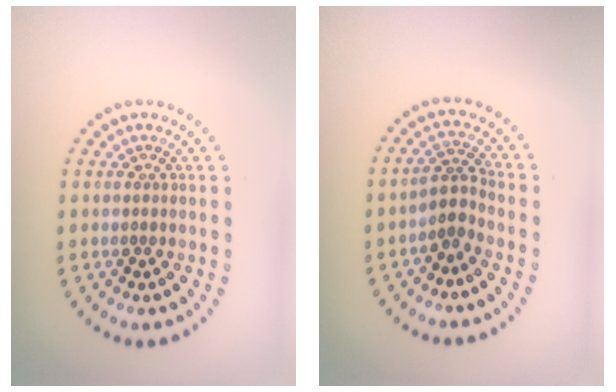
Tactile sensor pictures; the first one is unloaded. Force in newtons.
{"total": 2.0, "press": 1.5, "slide": 1.3}